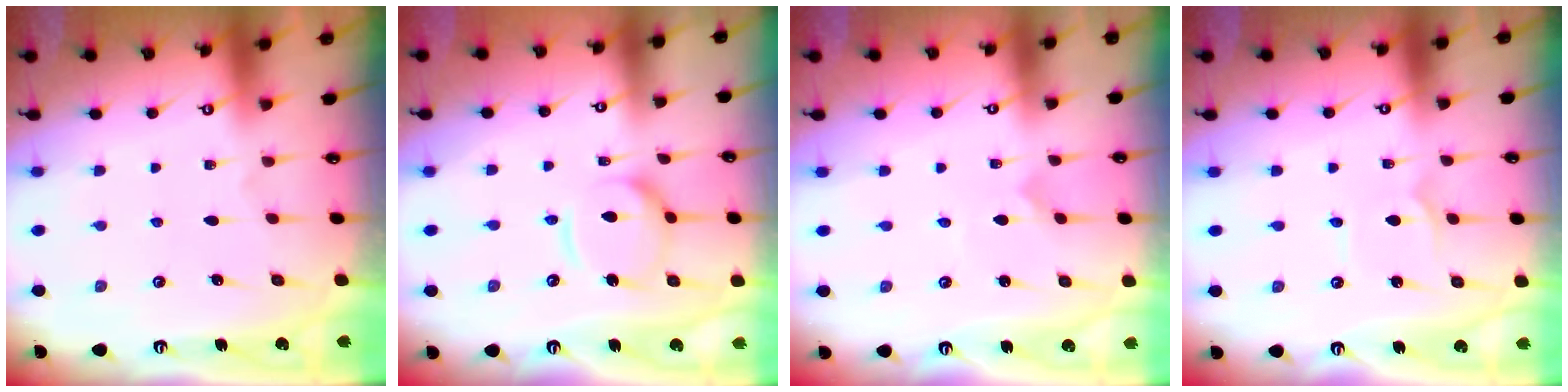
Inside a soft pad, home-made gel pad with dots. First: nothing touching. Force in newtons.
{"total": 11.7, "press": 11.7, "slide": 1.0}
{"total": 0.0}
{"total": 2.6, "press": 2.6, "slide": 0.2}